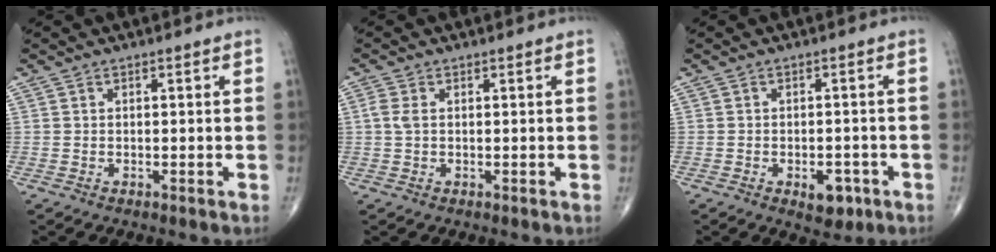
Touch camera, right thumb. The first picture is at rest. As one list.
[{"total": 2.0, "force": [0.3, 1.1, 1.7], "torque": [-0.048, 0.006, 0.005]}, {"total": 4.9, "force": [-2.2, 2.7, 3.4], "torque": [-0.028, 0.009, -0.023]}]